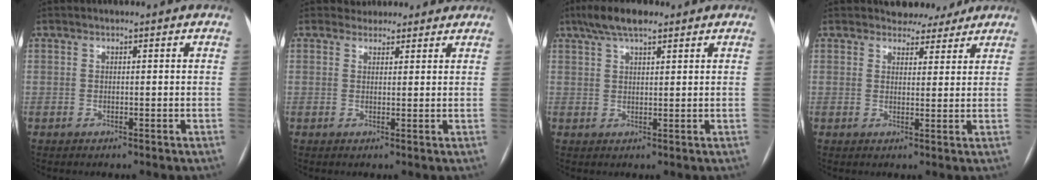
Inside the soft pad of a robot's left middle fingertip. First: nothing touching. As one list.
[{"total": 4.9, "force": [4.3, 2.3, -0.1], "torque": [0.012, 0.014, 0.045]}, {"total": 6.2, "force": [4.4, 1.7, 4.0], "torque": [-0.082, 0.023, 0.078]}, {"total": 4.2, "force": [3.7, 1.9, 0.3], "torque": [0.000, 0.003, 0.044]}]